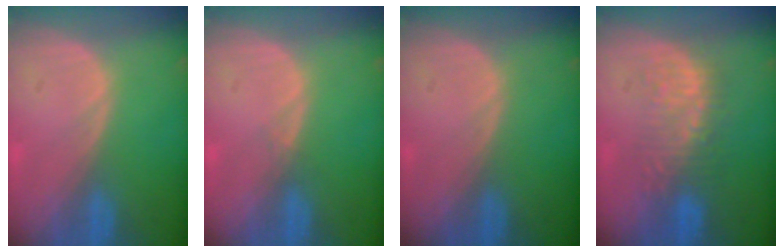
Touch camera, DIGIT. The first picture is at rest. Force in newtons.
{"total": 0.6, "press": 0.6, "slide": 0.2}
{"total": 0.0}
{"total": 6.4, "press": 6.2, "slide": 1.3}